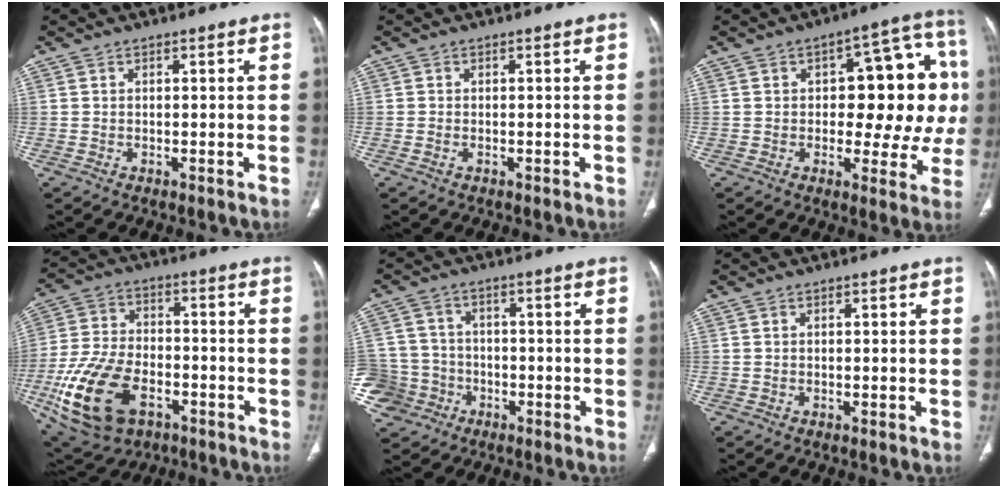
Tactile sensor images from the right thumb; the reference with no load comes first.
{"total": 0.8, "force": [0.3, 0.5, -0.6], "torque": [0.007, 0.005, 0.006]}
{"total": 18.0, "force": [1.1, 8.8, 15.7], "torque": [-0.152, 0.031, 0.014]}
{"total": 18.6, "force": [-7.1, 12.1, 12.2], "torque": [-0.250, 0.023, -0.117]}
{"total": 10.6, "force": [-4.9, 9.2, 2.0], "torque": [-0.048, 0.037, -0.081]}
{"total": 0.0}